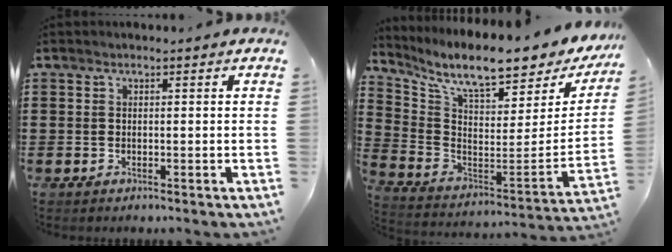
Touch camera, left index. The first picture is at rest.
{"total": 9.8, "force": [8.1, 1.2, 5.5], "torque": [-0.125, -0.069, 0.132]}